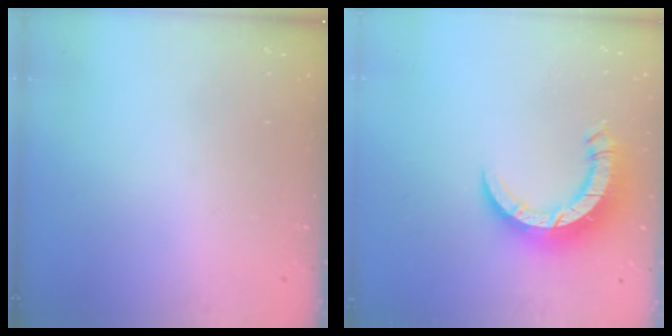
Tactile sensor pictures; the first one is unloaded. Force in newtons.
{"total": 10.0, "press": 9.9, "slide": 1.2}